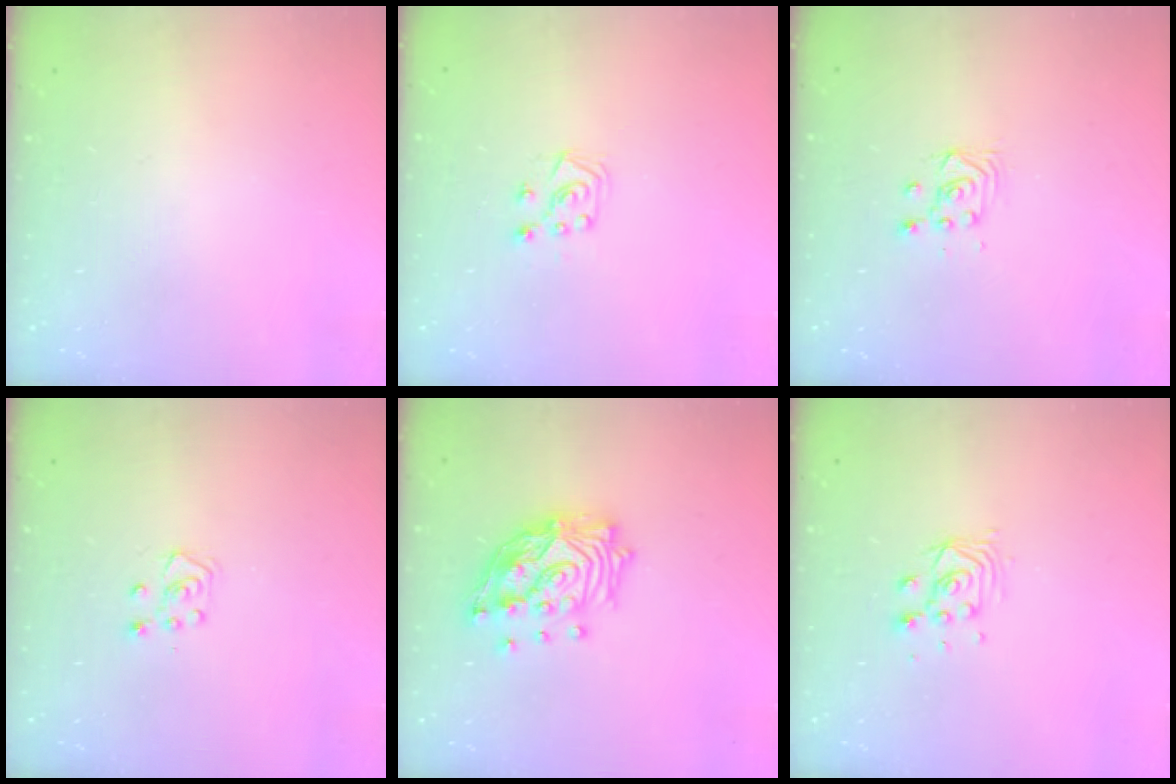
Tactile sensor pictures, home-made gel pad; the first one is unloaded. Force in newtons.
{"total": 7.3, "press": 7.2, "slide": 0.5}
{"total": 4.1, "press": 4.0, "slide": 0.7}
{"total": 4.8, "press": 4.8, "slide": 0.5}
{"total": 16.8, "press": 16.7, "slide": 1.9}
{"total": 5.8, "press": 5.8, "slide": 0.5}